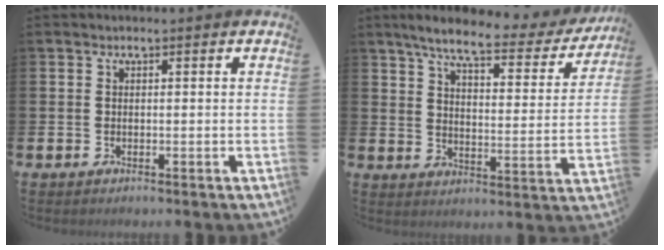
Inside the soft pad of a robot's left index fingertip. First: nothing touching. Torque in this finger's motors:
{"motor_torque": [1.10, -1.05, 0.80, 0.21]}